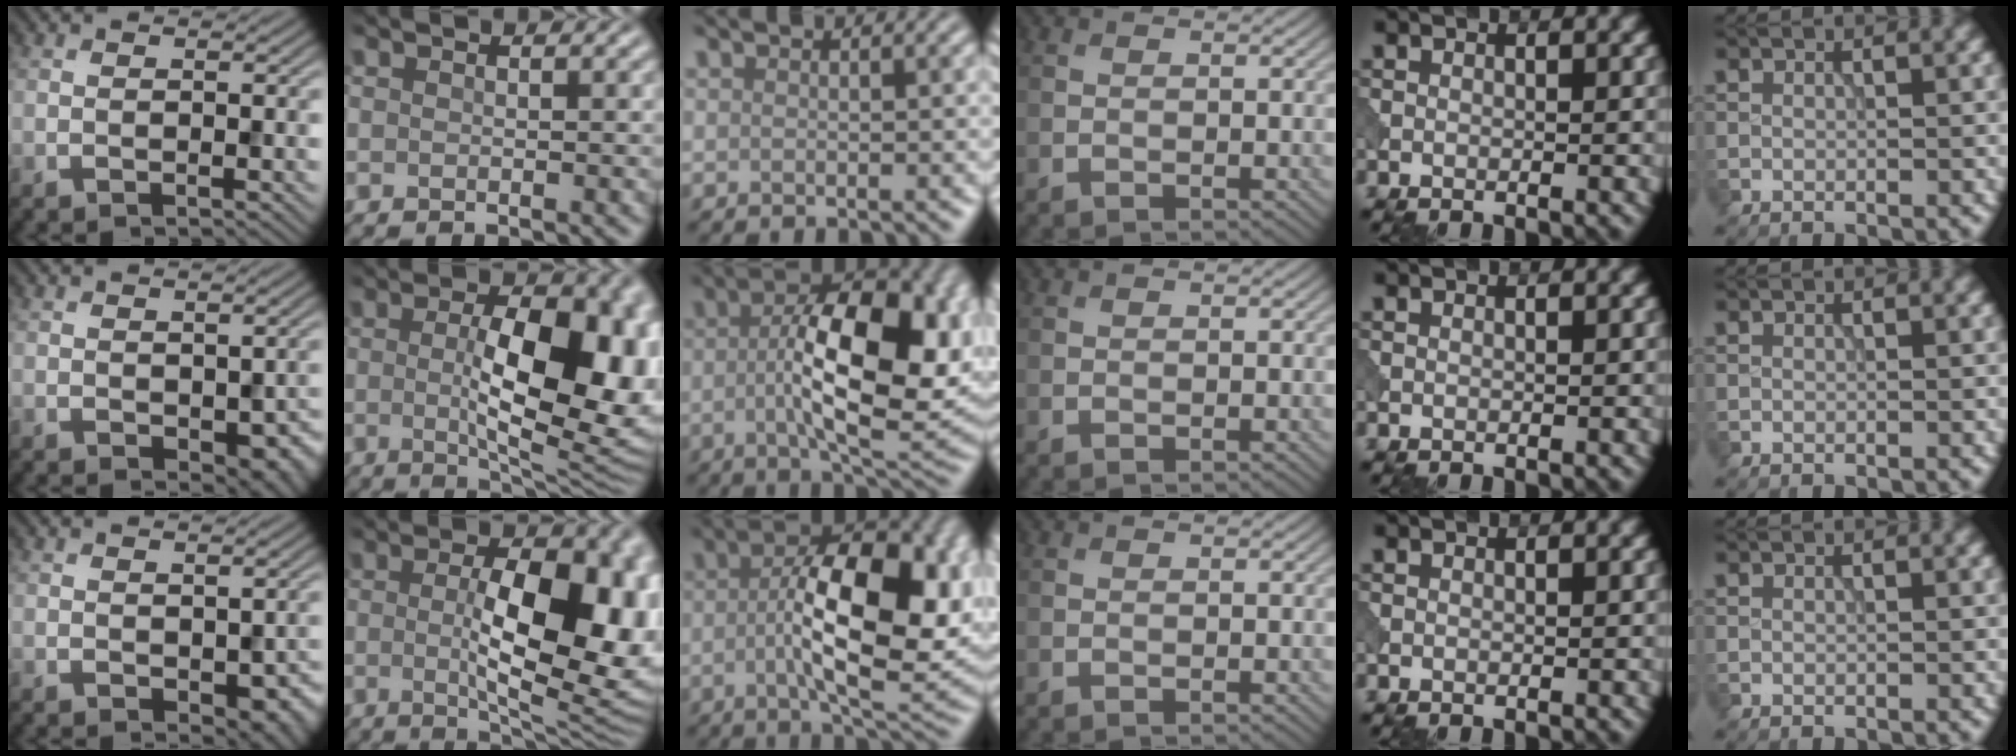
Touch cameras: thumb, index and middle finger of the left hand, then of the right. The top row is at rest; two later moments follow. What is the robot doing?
{"motion": "pour", "object": "beaker"}